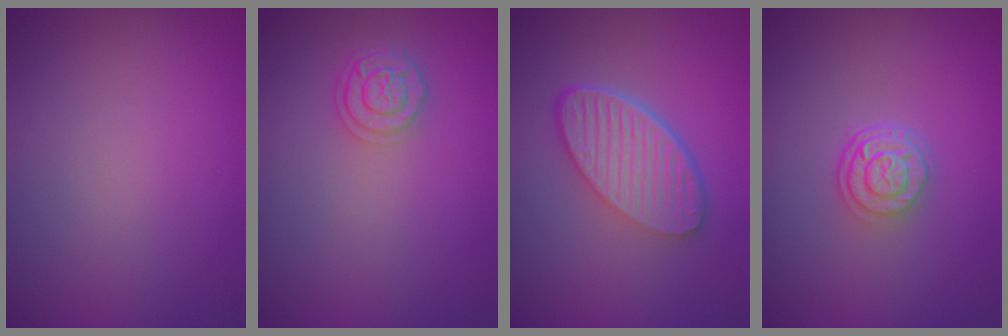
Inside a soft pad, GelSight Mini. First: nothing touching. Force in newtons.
{"total": 2.5, "press": 2.1, "slide": 1.3}
{"total": 6.0, "press": 4.4, "slide": 4.1}
{"total": 3.1, "press": 2.4, "slide": 1.9}